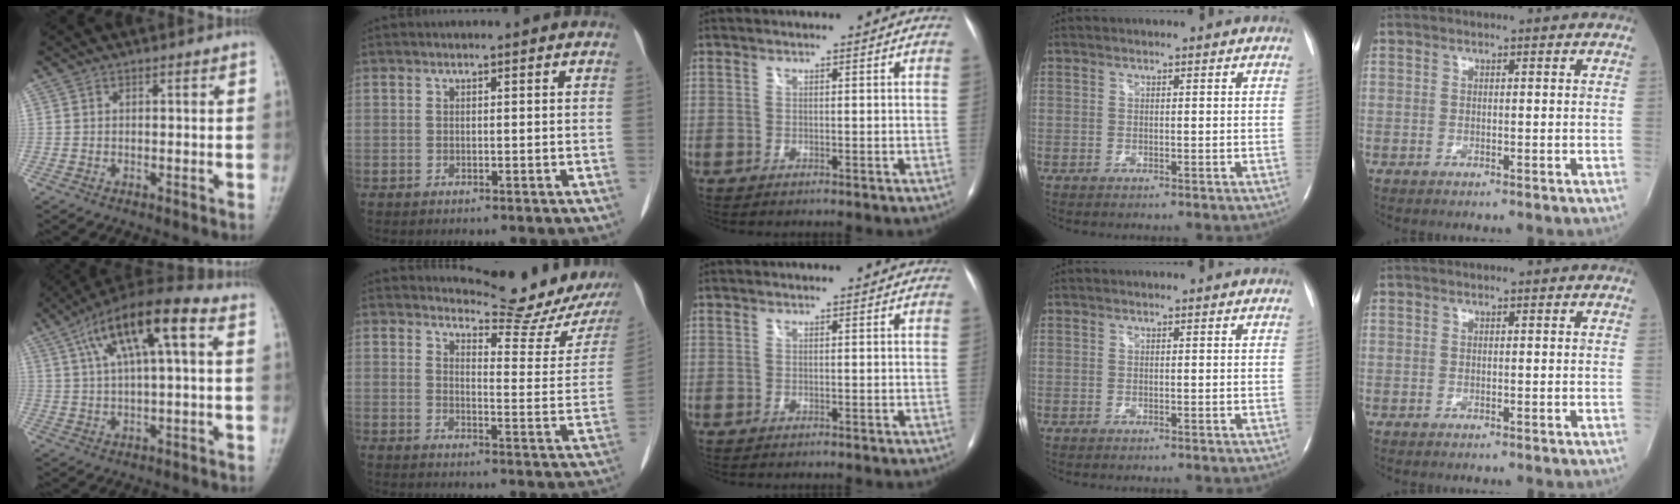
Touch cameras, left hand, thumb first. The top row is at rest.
{"thumb": {"total": 14.2, "force": [4.3, 4.3, 12.8], "torque": [-0.225, 0.033, 0.068]}, "index": {"total": 11.9, "force": [11.6, 1.2, 2.4], "torque": [-0.014, -0.062, 0.130]}}